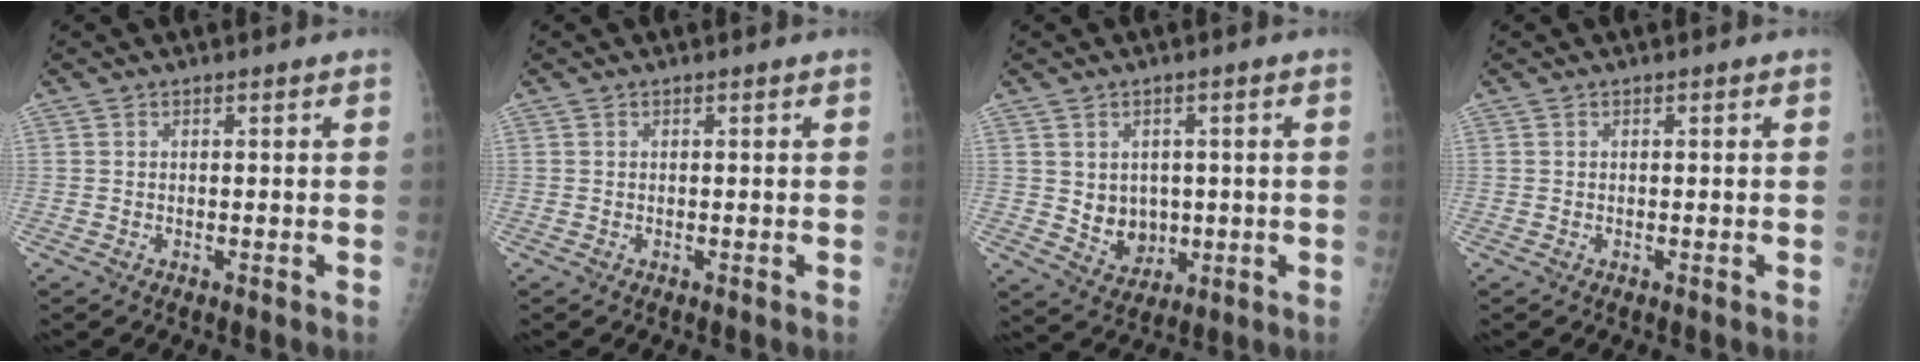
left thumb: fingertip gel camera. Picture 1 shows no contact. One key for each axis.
{"total": 0.0}
{"total": 6.3, "fx": 0.2, "fy": 5.4, "fz": 3.3, "tx": -0.019, "ty": -0.008, "tz": 0.021}
{"total": 0.0}